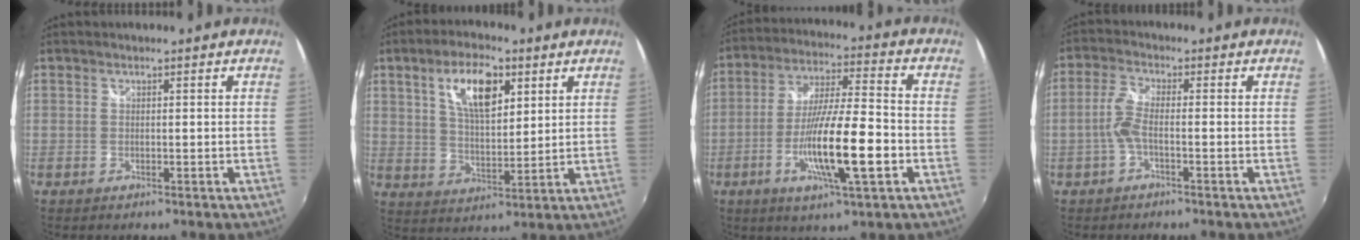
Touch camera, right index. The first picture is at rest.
{"total": 11.0, "force": [5.0, 4.6, 8.6], "torque": [-0.153, 0.014, 0.089]}
{"total": 15.2, "force": [-5.0, 1.9, 14.2], "torque": [-0.269, -0.014, -0.088]}
{"total": 4.0, "force": [-1.5, 0.7, 3.7], "torque": [-0.087, 0.005, -0.031]}